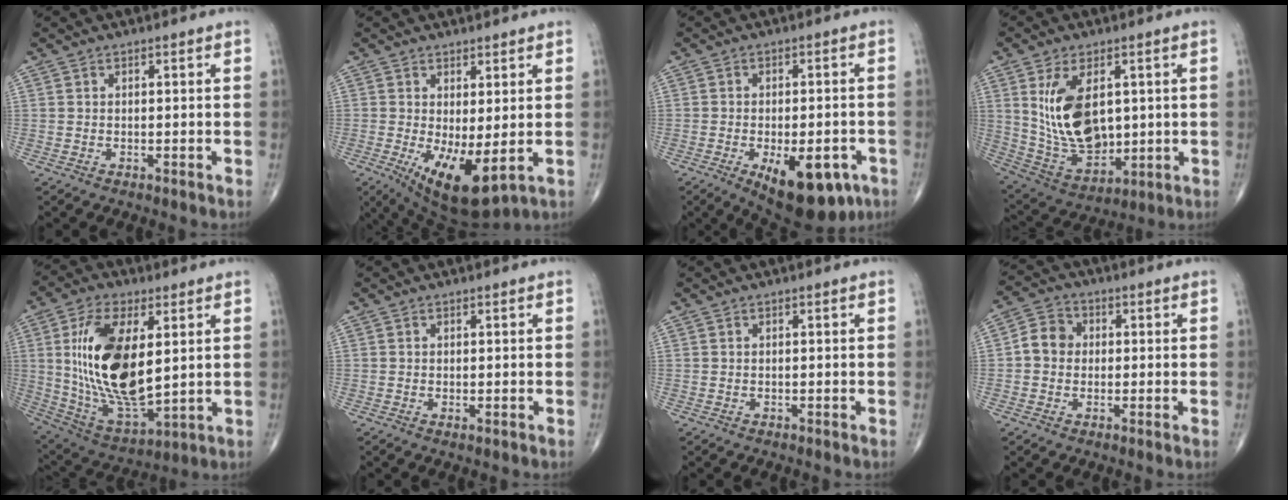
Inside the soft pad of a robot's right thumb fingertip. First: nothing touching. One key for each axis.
{"total": 10.2, "fx": -1.5, "fy": 3.8, "fz": 9.3, "tx": -0.154, "ty": -0.024, "tz": -0.007}
{"total": 14.1, "fx": -6.5, "fy": 6.6, "fz": 10.6, "tx": -0.124, "ty": 0.012, "tz": -0.079}
{"total": 15.4, "fx": 2.8, "fy": 9.0, "fz": 12.1, "tx": -0.201, "ty": -0.016, "tz": 0.075}
{"total": 21.3, "fx": 3.6, "fy": 10.0, "fz": 18.4, "tx": -0.346, "ty": -0.023, "tz": 0.078}
{"total": 0.6, "fx": -0.1, "fy": 0.2, "fz": 0.6, "tx": -0.013, "ty": -0.004, "tz": -0.002}
{"total": 0.0}
{"total": 5.4, "fx": -0.1, "fy": 4.8, "fz": 2.6, "tx": -0.034, "ty": 0.016, "tz": -0.012}